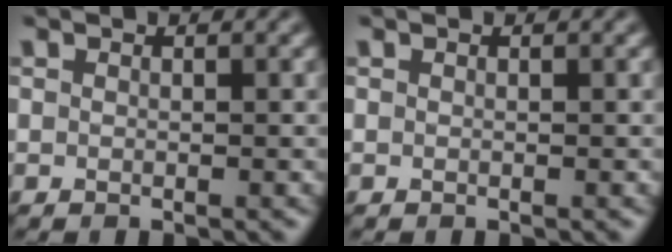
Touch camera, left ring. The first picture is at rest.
{"total": 0.0}